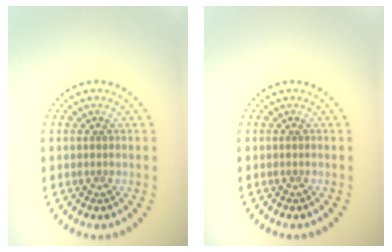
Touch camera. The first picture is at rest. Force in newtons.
{"total": 0.0}